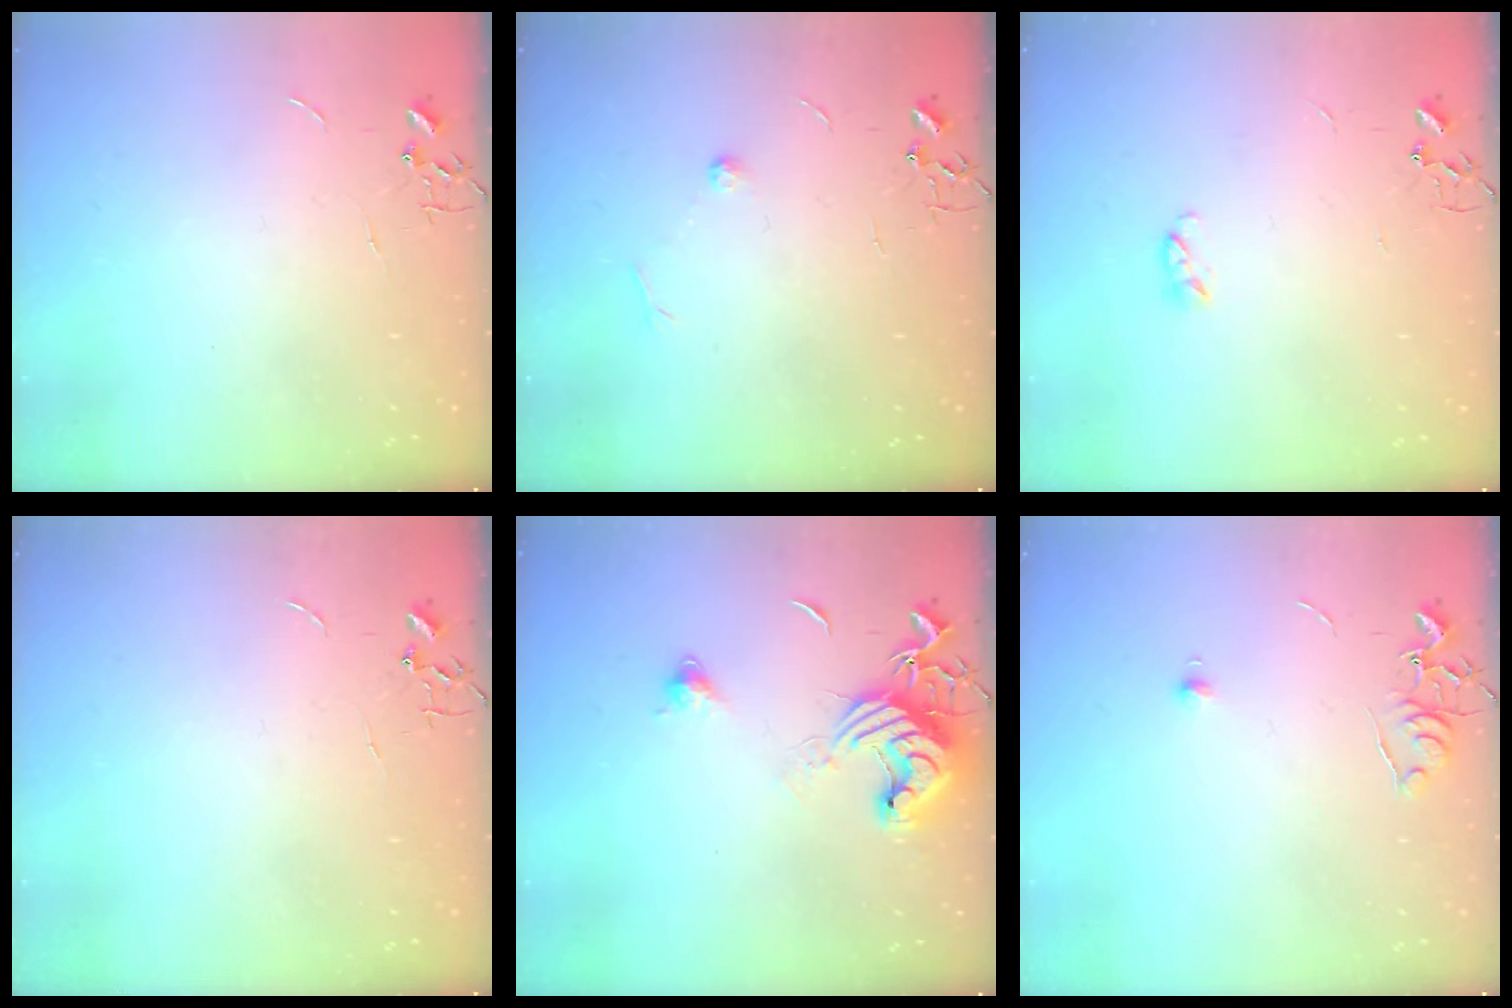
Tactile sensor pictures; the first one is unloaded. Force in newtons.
{"total": 5.6, "press": 5.5, "slide": 1.1}
{"total": 3.6, "press": 3.5, "slide": 0.5}
{"total": 0.0}
{"total": 13.2, "press": 13.1, "slide": 1.7}
{"total": 6.0, "press": 5.9, "slide": 0.7}